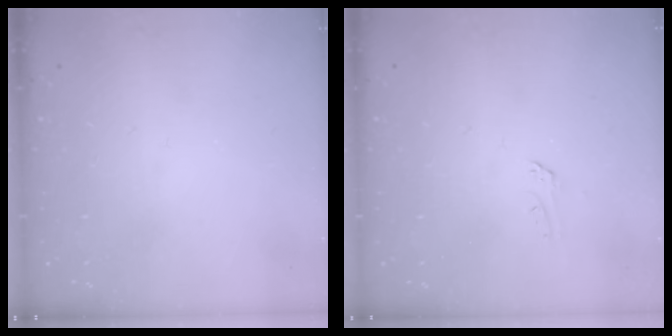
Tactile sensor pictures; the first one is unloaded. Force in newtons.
{"total": 1.5, "press": 1.4, "slide": 0.1}